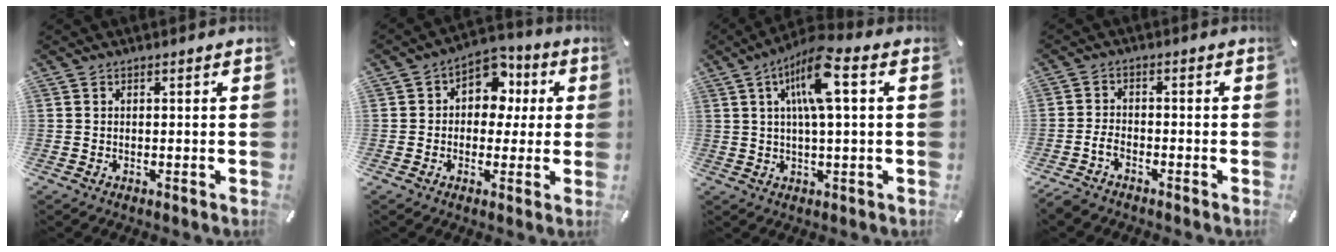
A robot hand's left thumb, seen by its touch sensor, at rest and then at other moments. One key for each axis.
{"total": 8.7, "fx": 1.9, "fy": 7.2, "fz": 4.6, "tx": -0.061, "ty": -0.006, "tz": 0.033}
{"total": 11.3, "fx": 3.4, "fy": 2.5, "fz": 10.4, "tx": -0.197, "ty": 0.004, "tz": 0.056}
{"total": 3.2, "fx": -2.2, "fy": 1.5, "fz": 1.7, "tx": -0.044, "ty": 0.008, "tz": -0.046}